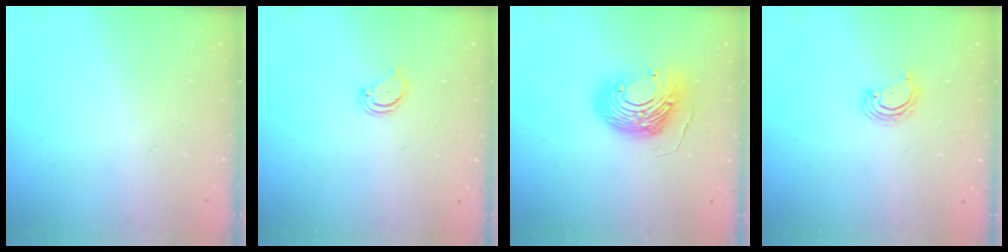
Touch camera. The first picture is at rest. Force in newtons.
{"total": 2.6, "press": 2.6, "slide": 0.2}
{"total": 14.1, "press": 14.0, "slide": 1.2}
{"total": 3.8, "press": 3.8, "slide": 0.1}